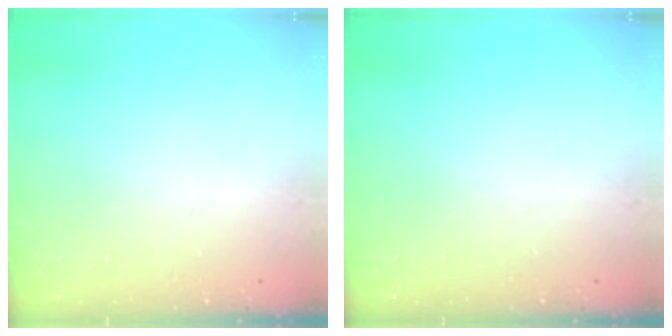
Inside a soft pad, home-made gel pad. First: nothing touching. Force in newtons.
{"total": 0.0}